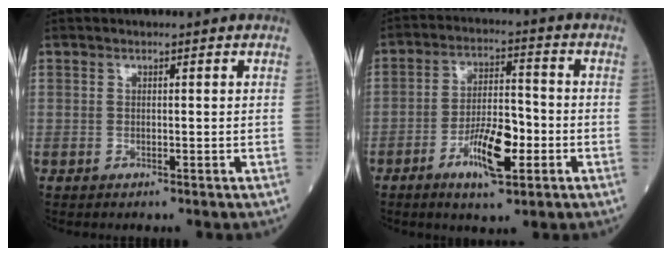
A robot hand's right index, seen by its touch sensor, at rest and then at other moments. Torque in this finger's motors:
{"motor_torque": [0.18, -0.07, 0.20, 0.10]}